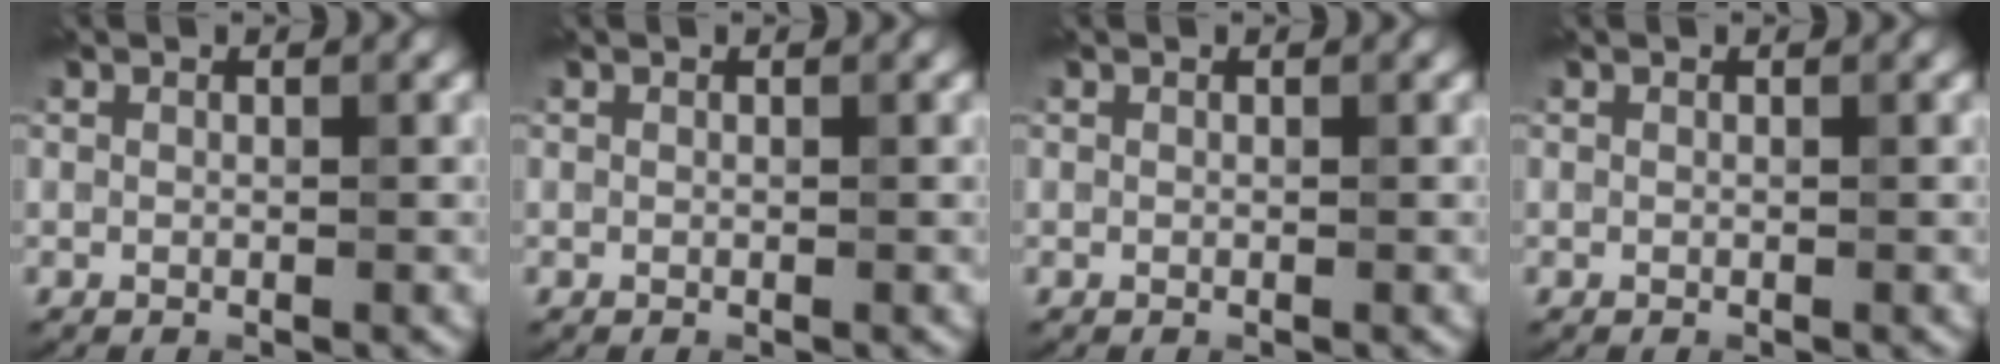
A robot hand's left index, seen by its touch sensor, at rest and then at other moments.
{"total": 0.0}
{"total": 0.0}
{"total": 0.0}